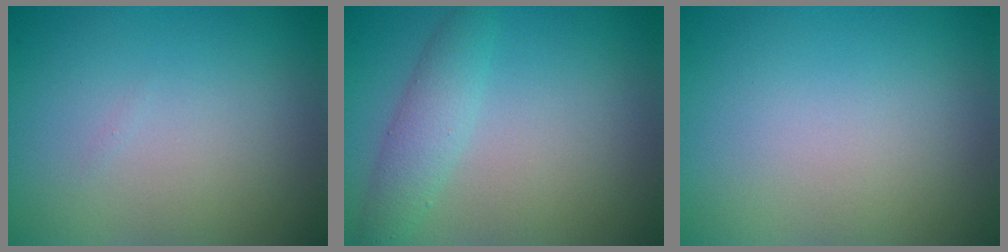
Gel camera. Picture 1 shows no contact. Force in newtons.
{"total": 2.6, "press": 2.6, "slide": 0.1}
{"total": 0.0}